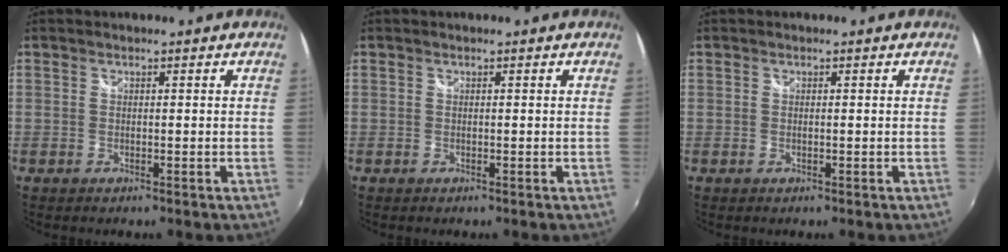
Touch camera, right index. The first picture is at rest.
{"total": 0.0}
{"total": 0.0}